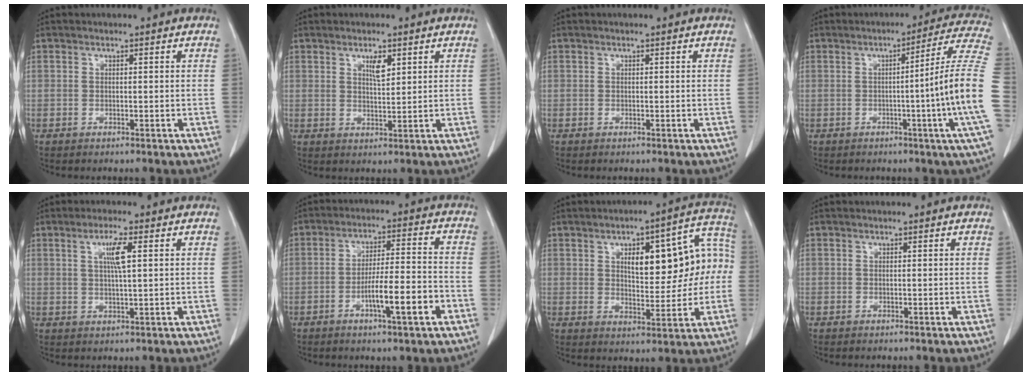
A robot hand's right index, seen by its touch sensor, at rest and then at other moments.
{"total": 2.9, "force": [1.6, 0.9, 2.3], "torque": [-0.043, -0.002, 0.030]}
{"total": 0.0}
{"total": 13.8, "force": [-2.3, -3.3, 13.2], "torque": [-0.156, -0.007, -0.040]}
{"total": 4.3, "force": [1.3, 0.2, 4.1], "torque": [-0.076, 0.000, 0.024]}
{"total": 9.2, "force": [-3.9, 0.7, 8.3], "torque": [-0.133, 0.007, -0.059]}
{"total": 14.2, "force": [1.9, 5.5, 12.9], "torque": [-0.160, 0.043, 0.032]}
{"total": 0.0}